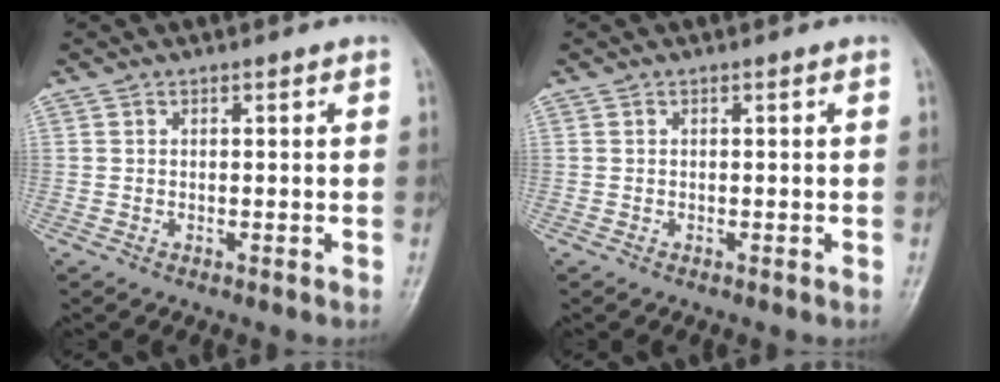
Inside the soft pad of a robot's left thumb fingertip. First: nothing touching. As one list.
[{"total": 0.0}]